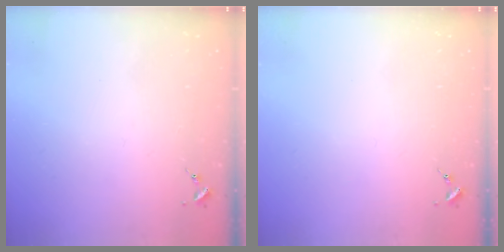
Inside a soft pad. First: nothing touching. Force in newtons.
{"total": 0.0}